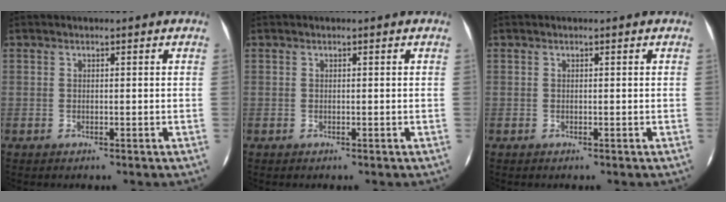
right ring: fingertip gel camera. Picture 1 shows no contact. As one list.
[{"total": 0.0}, {"total": 0.0}]